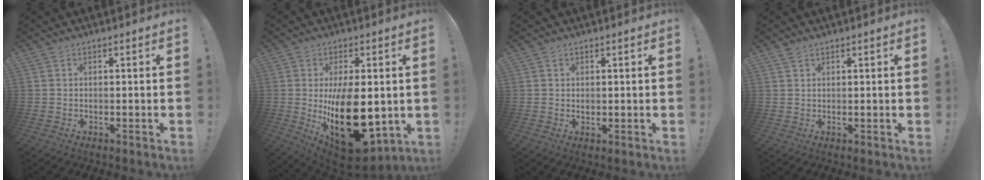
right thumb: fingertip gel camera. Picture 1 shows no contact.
{"total": 23.4, "force": [-2.1, 13.1, 19.2], "torque": [-0.292, -0.016, -0.009]}
{"total": 0.9, "force": [0.3, 0.9, 0.1], "torque": [0.005, 0.000, 0.003]}
{"total": 1.3, "force": [1.1, 0.4, 0.7], "torque": [-0.019, 0.001, 0.022]}